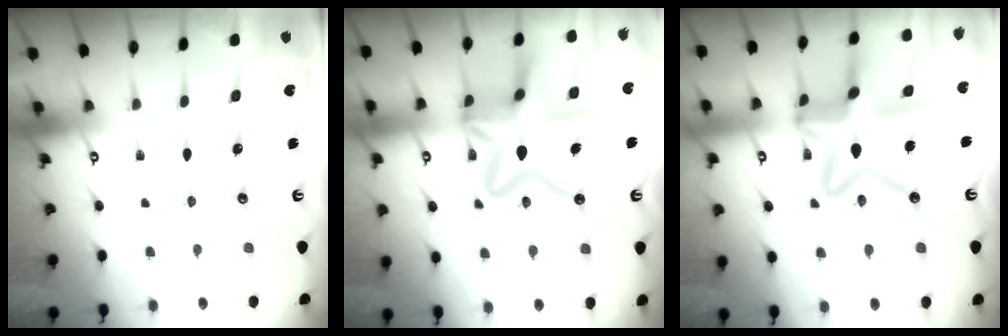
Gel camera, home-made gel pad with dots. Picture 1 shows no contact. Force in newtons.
{"total": 17.3, "press": 17.2, "slide": 1.7}
{"total": 16.9, "press": 16.8, "slide": 1.4}